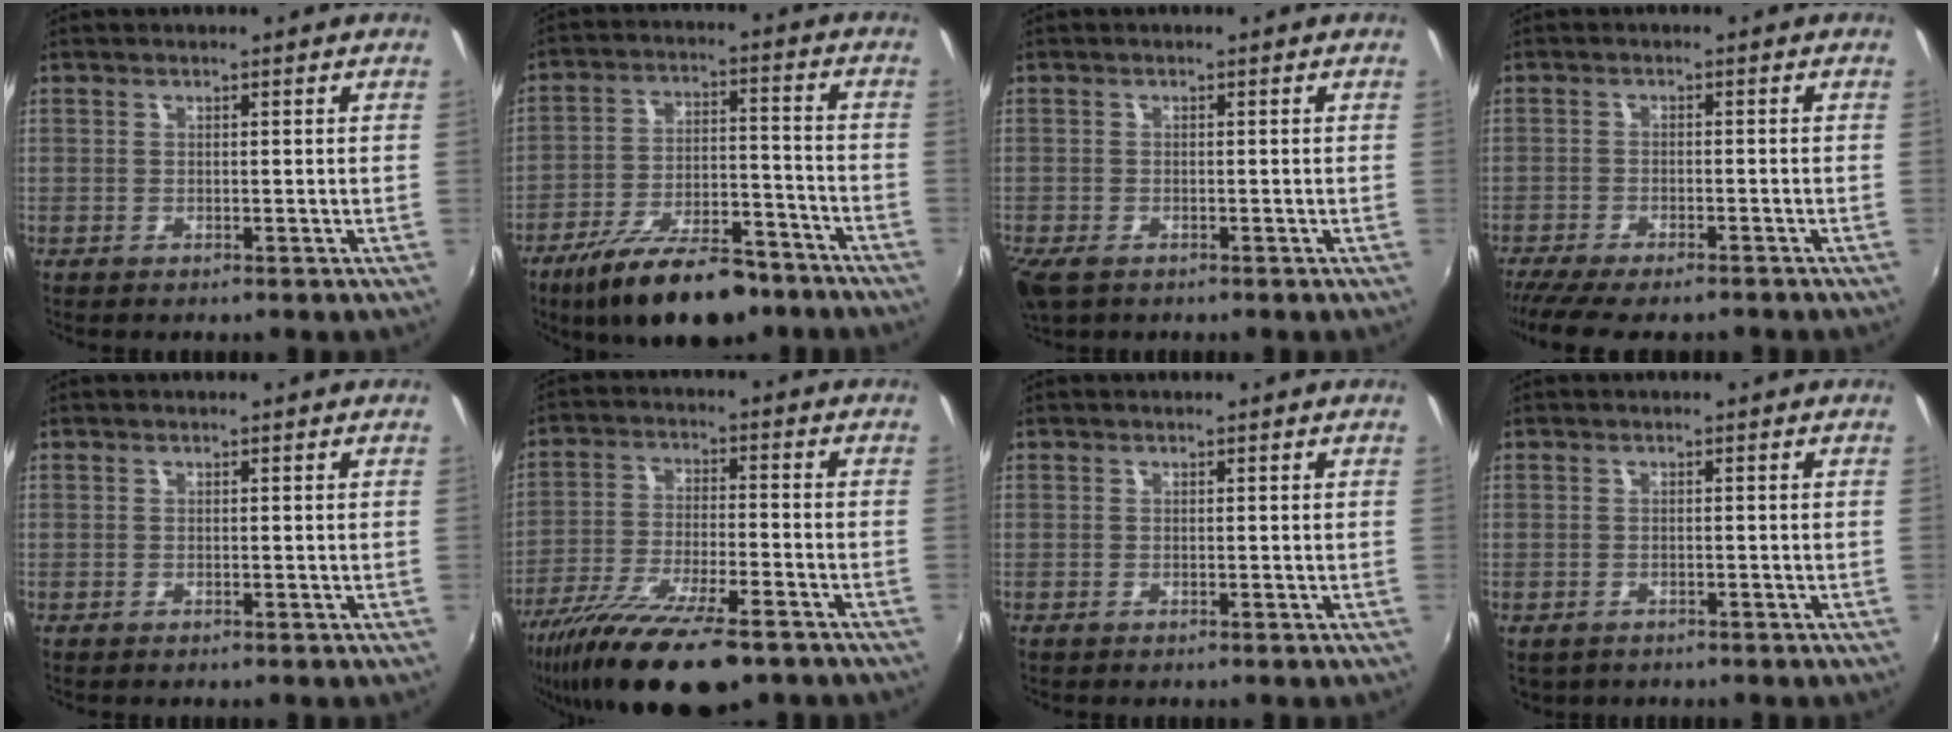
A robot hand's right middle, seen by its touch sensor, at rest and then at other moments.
{"total": 18.9, "force": [-14.1, 6.7, 10.7], "torque": [-0.194, -0.016, -0.214]}
{"total": 4.3, "force": [-2.7, 2.1, 2.5], "torque": [-0.060, -0.019, -0.050]}
{"total": 9.7, "force": [-8.3, 2.0, 4.7], "torque": [-0.110, -0.037, -0.136]}
{"total": 0.0}
{"total": 19.2, "force": [-14.0, 4.9, 12.2], "torque": [-0.242, -0.052, -0.240]}
{"total": 0.0}
{"total": 2.2, "force": [-1.3, 1.5, 0.9], "torque": [-0.022, -0.009, -0.016]}